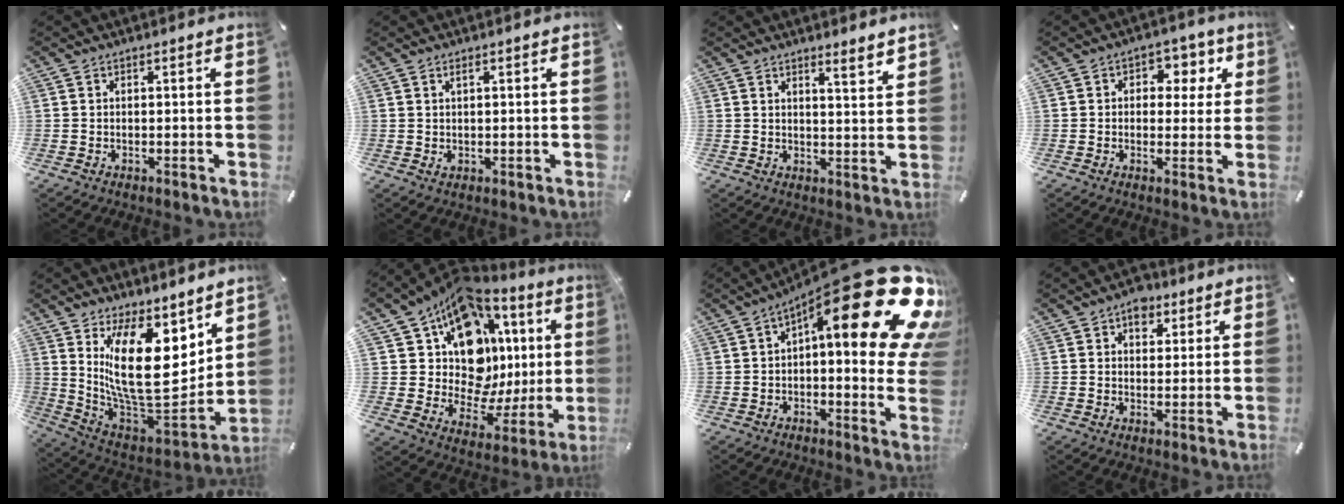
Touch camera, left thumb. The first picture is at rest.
{"total": 1.5, "force": [0.6, 0.7, 1.2], "torque": [-0.024, 0.000, 0.009]}
{"total": 3.8, "force": [3.5, 0.1, 1.4], "torque": [-0.021, -0.030, 0.059]}
{"total": 6.2, "force": [1.4, 5.2, 3.1], "torque": [-0.027, -0.002, 0.014]}
{"total": 22.9, "force": [6.8, 12.0, 18.3], "torque": [-0.351, -0.067, 0.128]}
{"total": 17.9, "force": [7.8, 12.7, 9.8], "torque": [-0.160, -0.080, 0.150]}
{"total": 29.9, "force": [12.7, 9.7, 25.2], "torque": [-0.320, -0.114, 0.221]}
{"total": 5.2, "force": [2.8, 3.6, 2.5], "torque": [-0.017, -0.006, 0.044]}